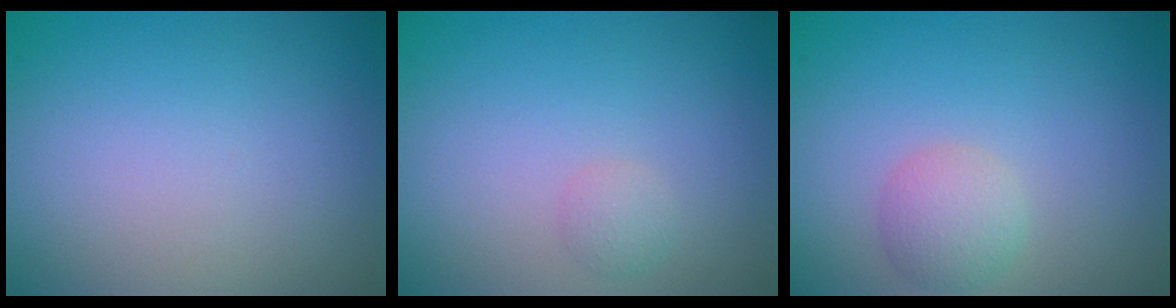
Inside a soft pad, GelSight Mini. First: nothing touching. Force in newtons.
{"total": 1.0, "press": 1.0, "slide": 0.1}
{"total": 2.3, "press": 2.3, "slide": 0.2}